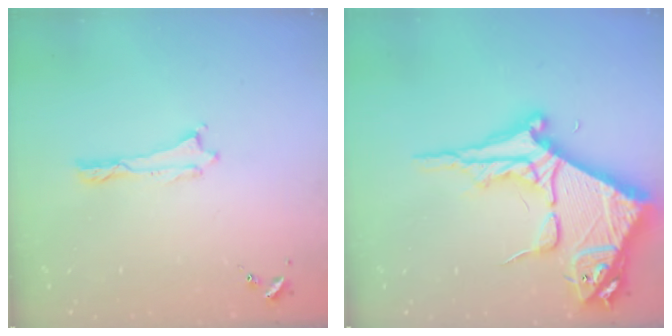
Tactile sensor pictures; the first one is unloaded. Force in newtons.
{"total": 15.7, "press": 15.6, "slide": 1.7}